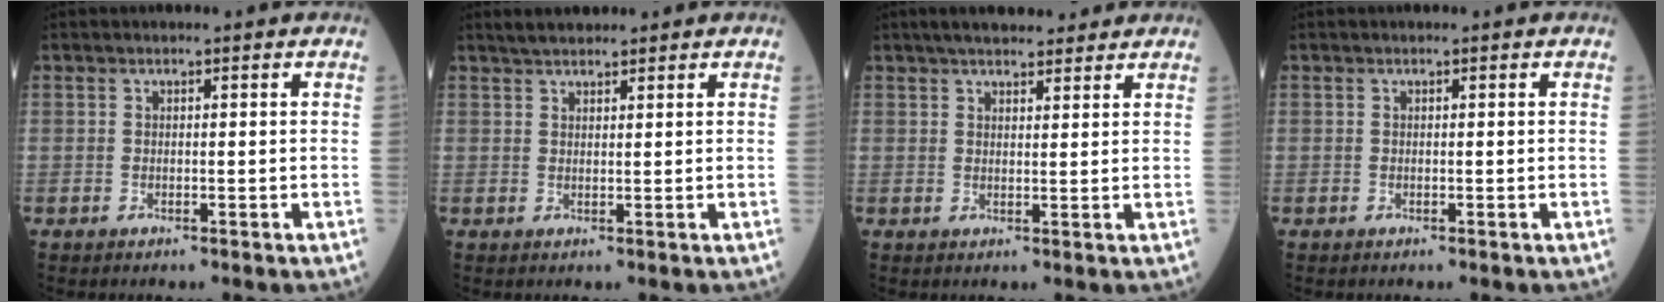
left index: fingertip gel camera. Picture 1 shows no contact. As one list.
[{"total": 3.1, "force": [2.8, 0.8, 1.0], "torque": [-0.019, 0.016, 0.049]}, {"total": 8.3, "force": [7.1, 2.3, 3.8], "torque": [-0.051, 0.026, 0.104]}, {"total": 0.0}]